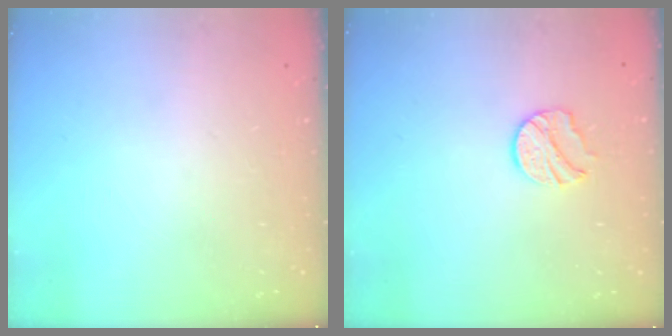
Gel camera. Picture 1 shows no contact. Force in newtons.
{"total": 8.9, "press": 8.9, "slide": 0.1}